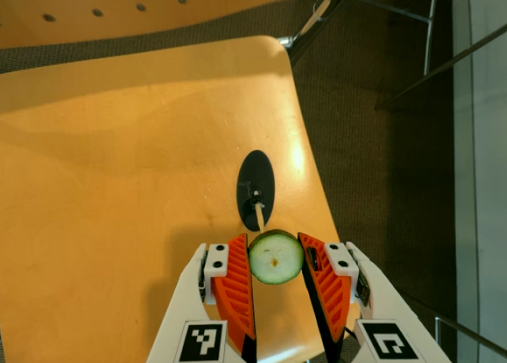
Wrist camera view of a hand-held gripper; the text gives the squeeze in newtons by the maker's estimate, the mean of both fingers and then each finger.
{"total": 7.8, "left": 7.4, "right": 8.1}